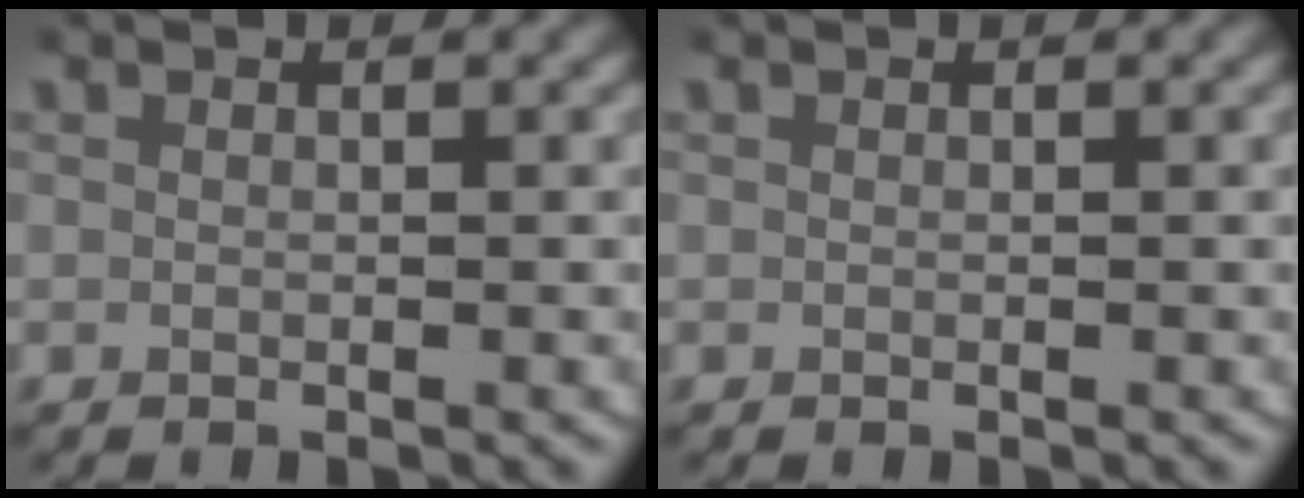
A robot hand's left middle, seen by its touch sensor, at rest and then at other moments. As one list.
[{"total": 0.0}]